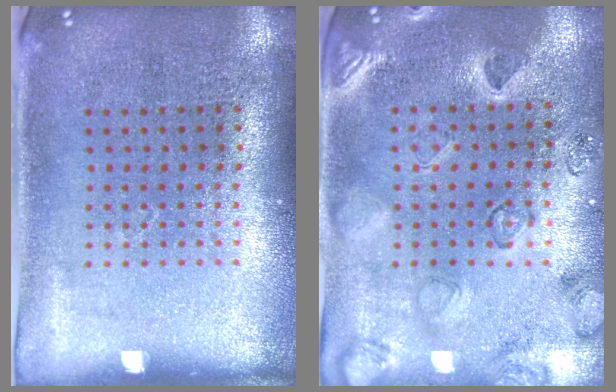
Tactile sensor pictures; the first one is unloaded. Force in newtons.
{"total": 2.3, "press": 2.1, "slide": 1.0}